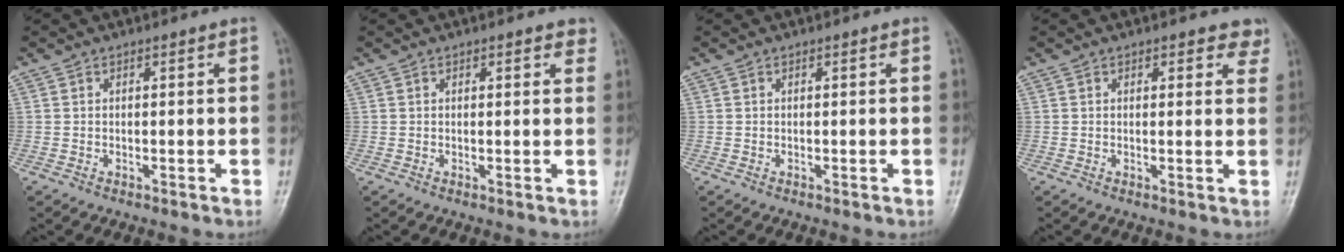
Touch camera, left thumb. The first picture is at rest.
{"total": 2.3, "force": [1.4, 1.0, 1.5], "torque": [-0.006, -0.003, 0.013]}
{"total": 0.0}
{"total": 3.9, "force": [2.7, 2.1, 1.9], "torque": [0.011, -0.010, 0.026]}